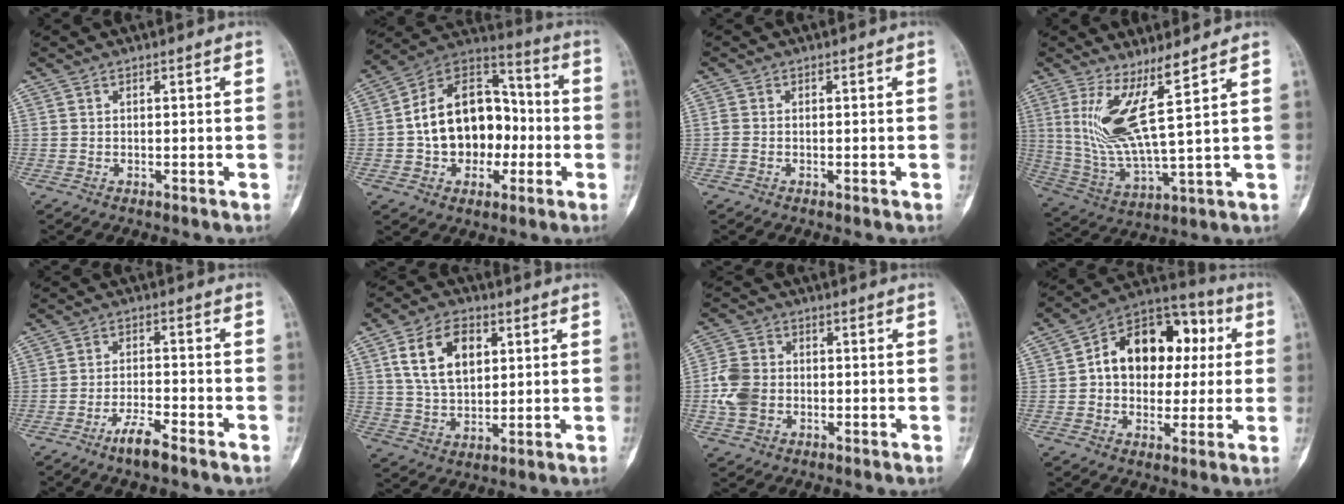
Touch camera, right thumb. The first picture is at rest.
{"total": 18.7, "force": [-1.8, 13.3, 13.0], "torque": [-0.165, 0.043, -0.031]}
{"total": 1.1, "force": [-0.2, 0.8, 0.7], "torque": [-0.016, 0.000, -0.009]}
{"total": 11.7, "force": [5.3, 0.7, 10.4], "torque": [-0.229, -0.054, 0.117]}
{"total": 5.4, "force": [-3.9, 1.0, 3.7], "torque": [-0.076, 0.022, -0.071]}
{"total": 11.9, "force": [3.9, 7.6, 8.3], "torque": [-0.129, -0.007, 0.076]}
{"total": 7.5, "force": [-1.2, 6.0, 4.4], "torque": [-0.079, 0.013, -0.028]}
{"total": 18.3, "force": [2.8, 12.6, 12.9], "torque": [-0.142, 0.031, 0.037]}